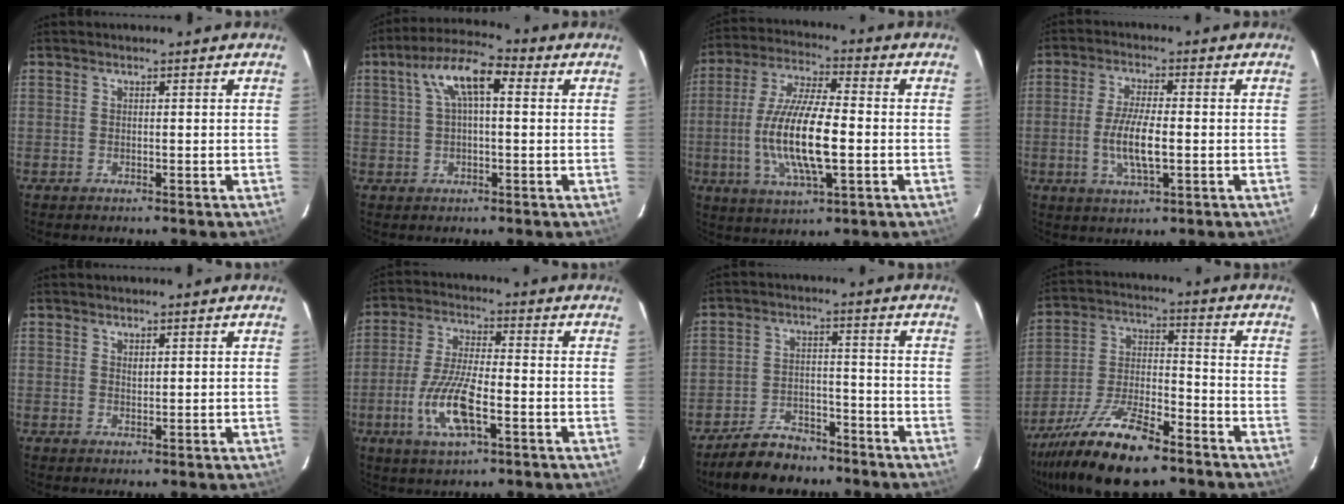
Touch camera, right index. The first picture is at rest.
{"total": 8.8, "force": [2.4, 3.4, 7.8], "torque": [-0.149, 0.030, 0.040]}
{"total": 15.3, "force": [-2.5, 4.1, 14.5], "torque": [-0.296, -0.005, -0.047]}
{"total": 7.9, "force": [-1.4, 2.1, 7.4], "torque": [-0.150, -0.005, -0.027]}
{"total": 0.9, "force": [0.5, 0.6, 0.4], "torque": [-0.006, 0.002, 0.011]}
{"total": 11.1, "force": [-4.0, 3.2, 9.9], "torque": [-0.208, -0.008, -0.078]}
{"total": 9.0, "force": [-7.4, 4.4, 2.7], "torque": [-0.074, 0.013, -0.110]}
{"total": 17.4, "force": [-12.6, 5.5, 10.7], "torque": [-0.219, -0.021, -0.228]}